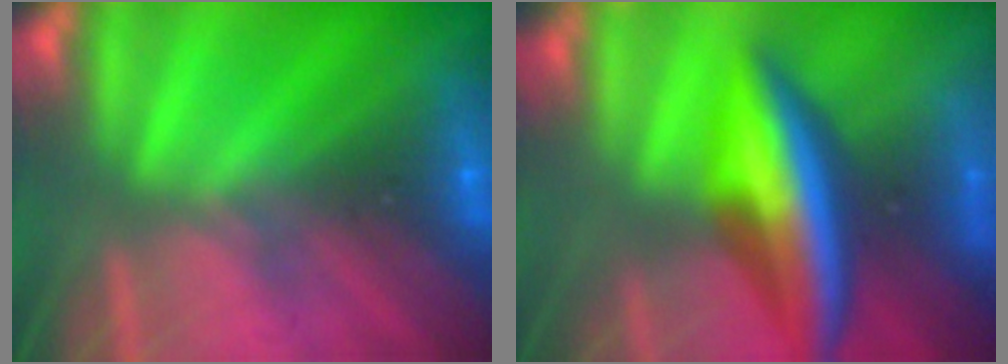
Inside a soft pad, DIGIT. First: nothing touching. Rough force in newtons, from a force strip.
{"total": 6.6}